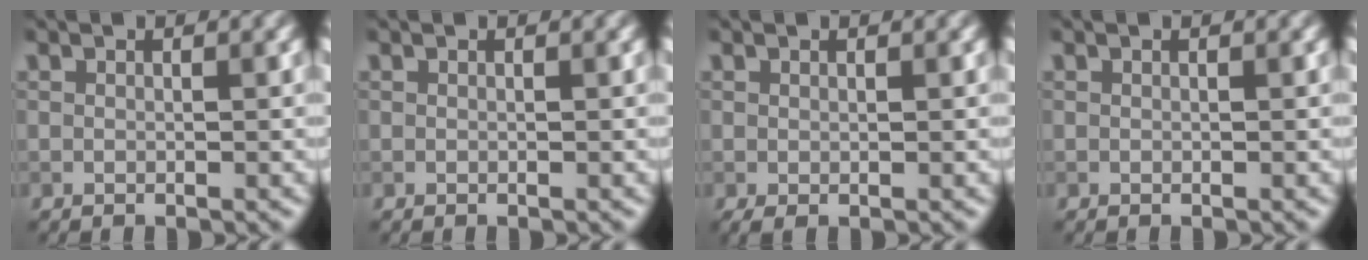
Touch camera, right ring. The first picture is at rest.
{"total": 0.0}
{"total": 0.6, "force": [0.0, 0.2, 0.5], "torque": [-0.011, -0.001, 0.001]}
{"total": 0.0}